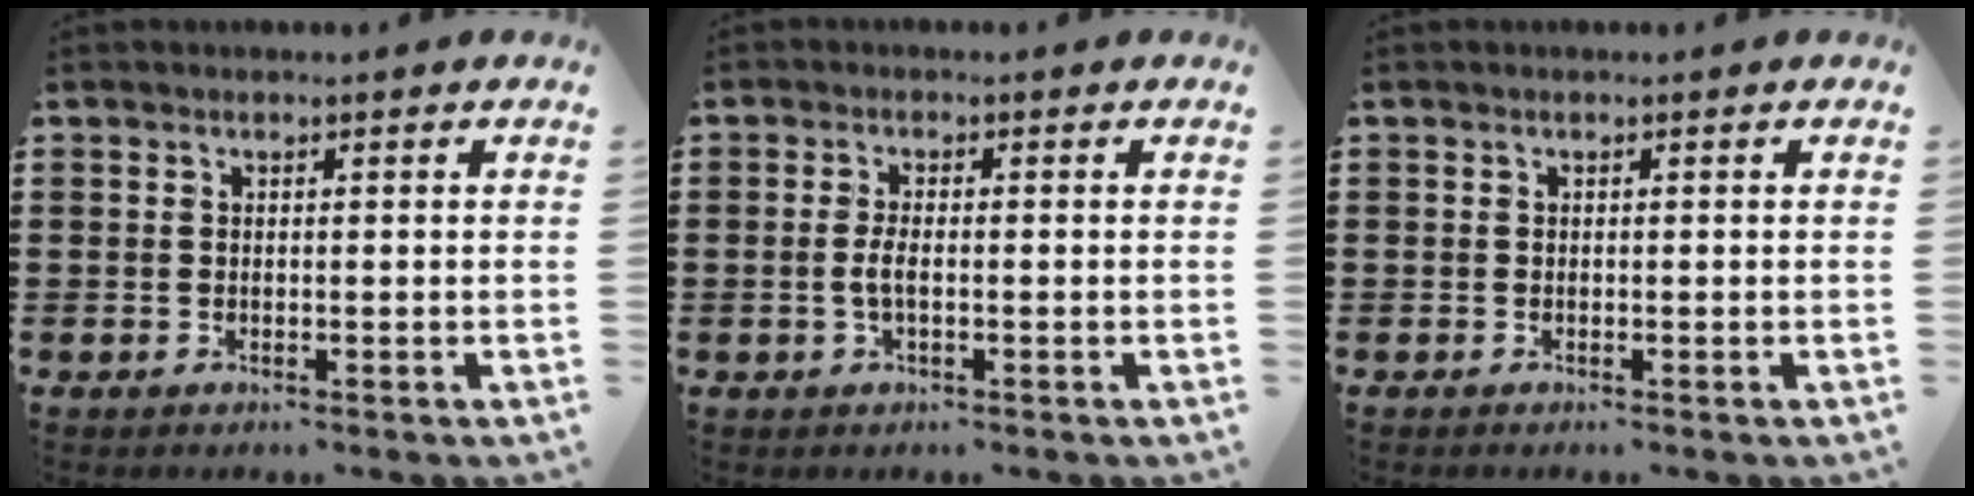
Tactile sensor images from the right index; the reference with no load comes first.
{"total": 2.3, "force": [-0.4, 0.6, 2.2], "torque": [-0.055, -0.005, -0.013]}
{"total": 0.0}